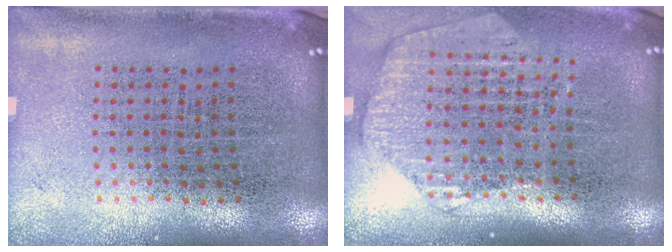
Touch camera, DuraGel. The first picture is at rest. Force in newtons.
{"total": 1.7, "press": 1.6, "slide": 0.7}